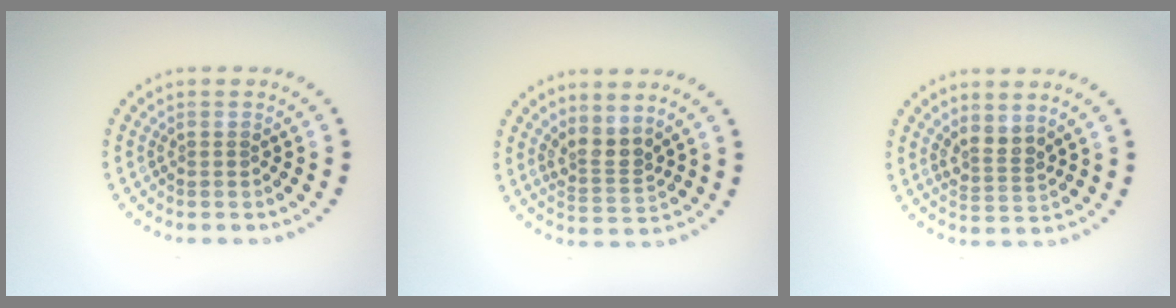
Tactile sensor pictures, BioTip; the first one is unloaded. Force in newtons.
{"total": 2.6, "press": 1.9, "slide": 1.8}
{"total": 2.3, "press": 1.7, "slide": 1.6}